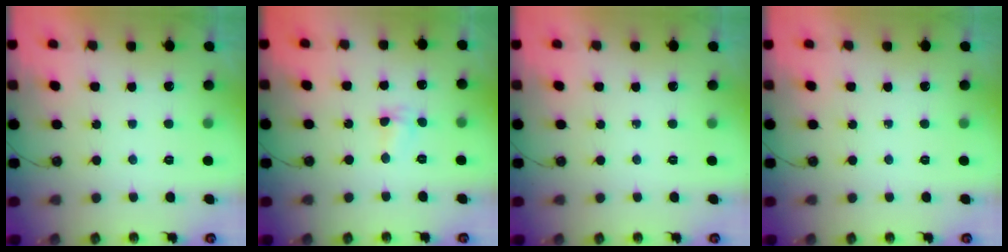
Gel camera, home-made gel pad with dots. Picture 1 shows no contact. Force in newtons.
{"total": 3.6, "press": 3.5, "slide": 0.7}
{"total": 0.0}
{"total": 0.0}